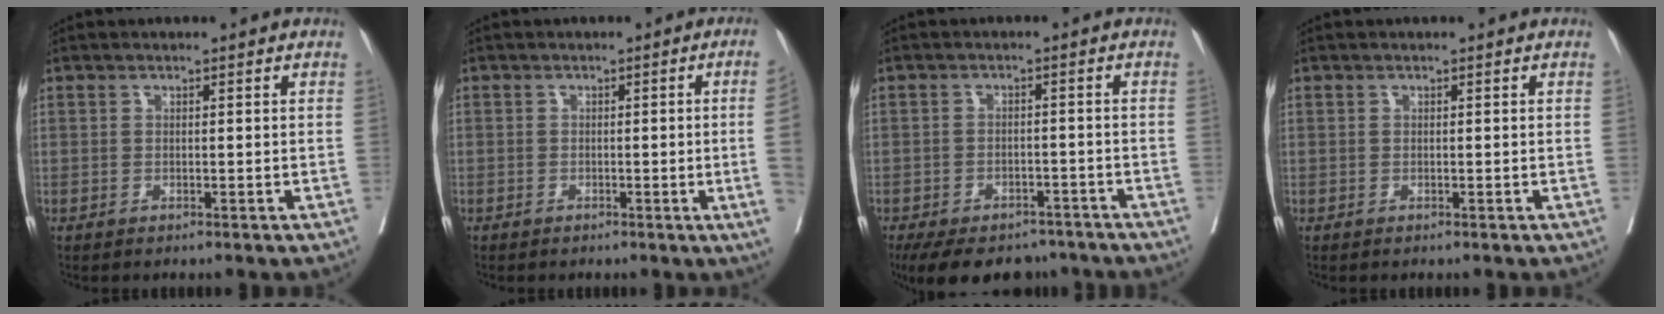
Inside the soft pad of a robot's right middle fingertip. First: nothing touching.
{"total": 4.1, "force": [-0.7, -1.3, 3.8], "torque": [-0.040, -0.008, -0.009]}
{"total": 14.2, "force": [-11.1, 6.9, 5.6], "torque": [-0.112, -0.002, -0.144]}
{"total": 0.0}